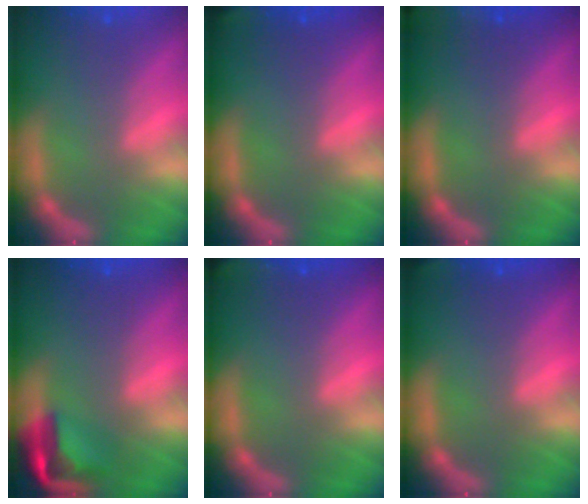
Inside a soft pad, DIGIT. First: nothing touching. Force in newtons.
{"total": 1.9}
{"total": 8.5}
{"total": 5.0}
{"total": 4.0}
{"total": 1.4}